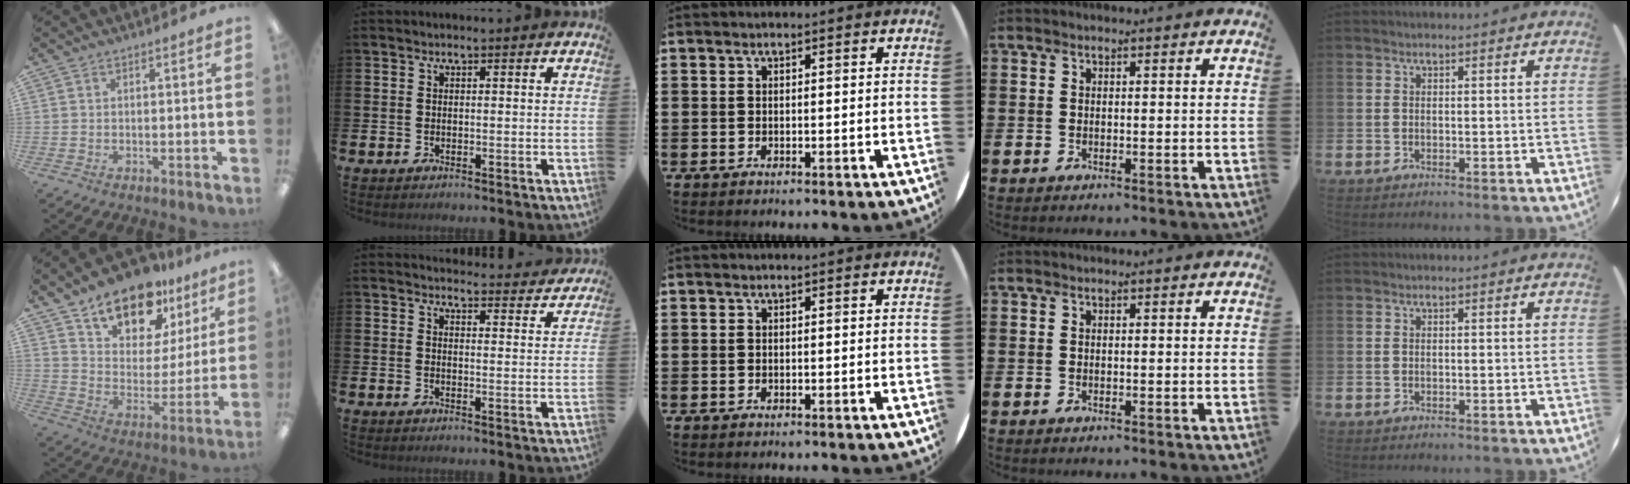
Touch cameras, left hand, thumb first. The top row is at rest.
{"thumb": {"total": 15.9, "force": [12.3, 7.8, 6.3], "torque": [-0.110, -0.080, 0.224]}, "index": {"total": 3.9, "force": [3.9, 0.3, 0.1], "torque": [0.003, -0.032, 0.068]}}